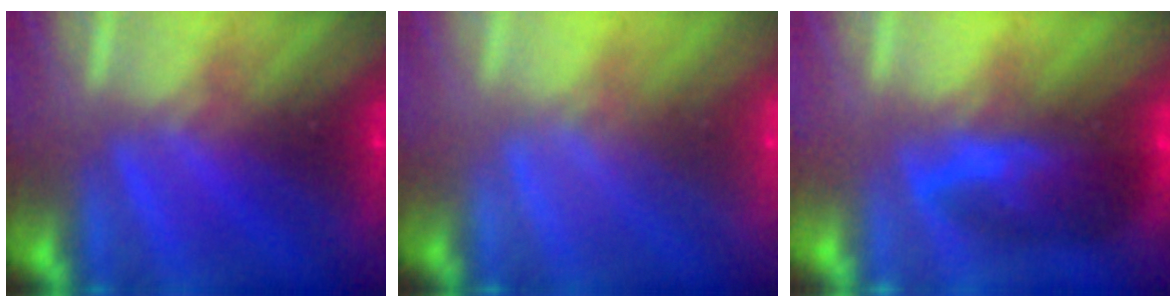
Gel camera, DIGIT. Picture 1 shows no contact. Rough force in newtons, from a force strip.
{"total": 1.8}
{"total": 7.5}